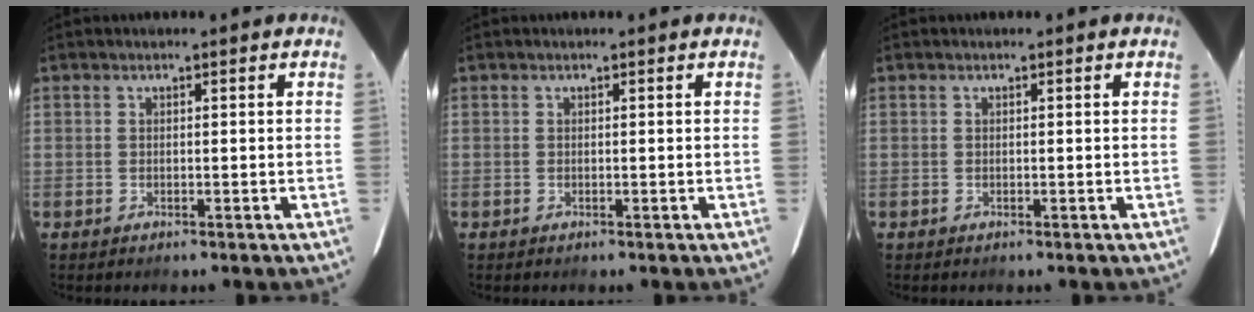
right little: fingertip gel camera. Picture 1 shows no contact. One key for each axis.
{"total": 0.0}
{"total": 0.0}